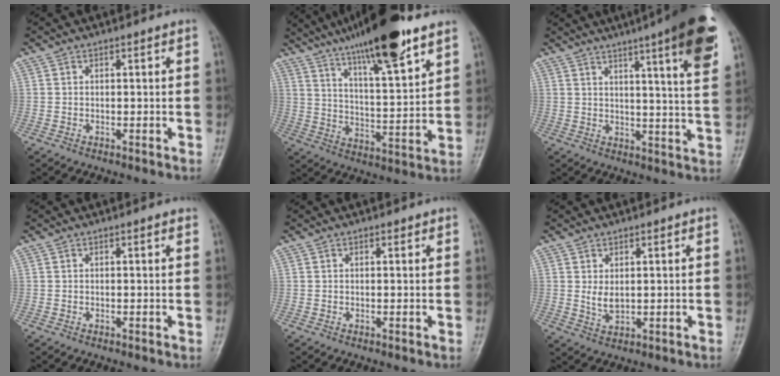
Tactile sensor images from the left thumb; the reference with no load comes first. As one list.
[{"total": 19.6, "force": [13.3, 3.5, 13.9], "torque": [-0.212, -0.052, 0.221]}, {"total": 17.1, "force": [9.9, 1.7, 13.8], "torque": [-0.169, -0.033, 0.118]}, {"total": 0.8, "force": [0.5, 0.2, 0.6], "torque": [-0.007, 0.000, 0.004]}, {"total": 0.9, "force": [0.6, 0.5, 0.4], "torque": [-0.001, -0.002, 0.005]}, {"total": 3.3, "force": [0.9, 1.9, 2.5], "torque": [-0.038, -0.014, 0.023]}]